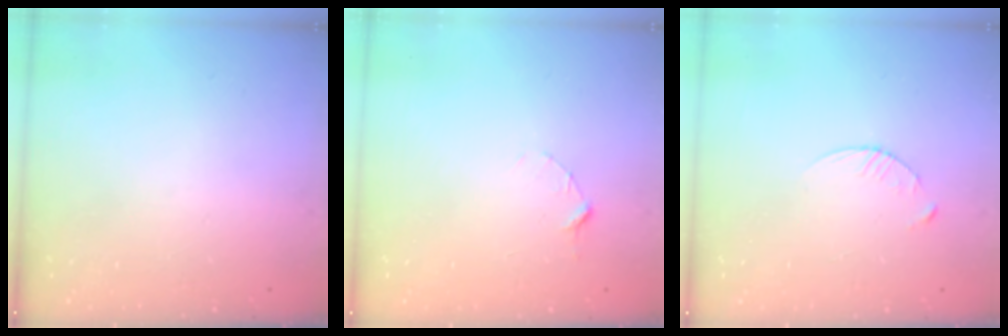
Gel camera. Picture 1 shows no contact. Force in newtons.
{"total": 2.9, "press": 2.9, "slide": 0.3}
{"total": 3.6, "press": 3.5, "slide": 0.4}